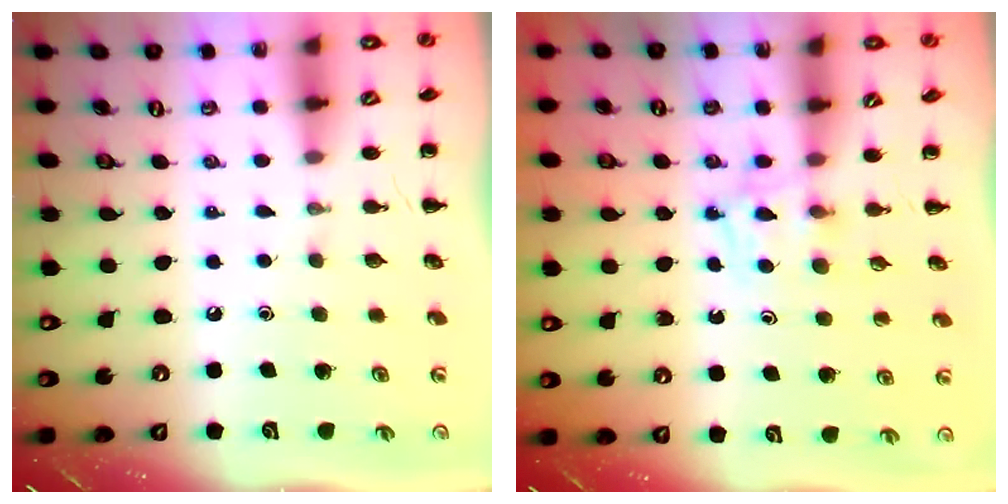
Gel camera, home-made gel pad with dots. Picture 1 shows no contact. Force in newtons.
{"total": 4.7, "press": 4.5, "slide": 1.6}